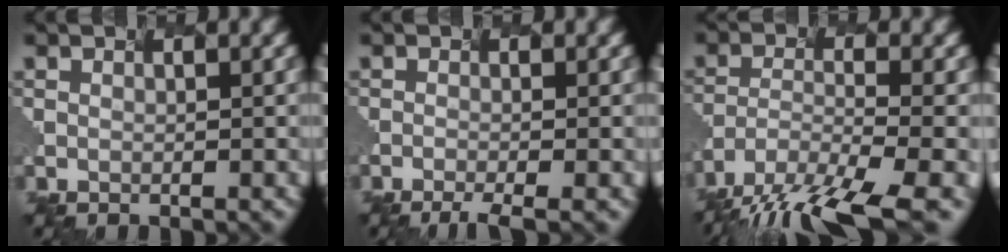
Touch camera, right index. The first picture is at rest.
{"total": 2.8, "force": [-2.2, -0.3, 1.6], "torque": [-0.025, -0.007, -0.012]}
{"total": 10.6, "force": [-9.0, 1.5, 5.5], "torque": [-0.143, -0.035, -0.125]}